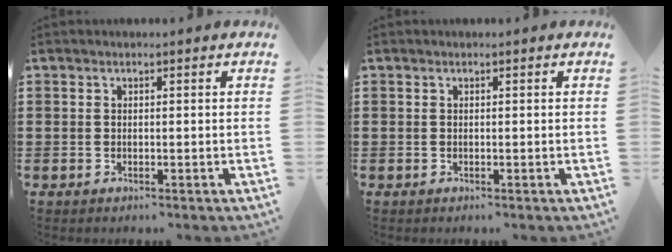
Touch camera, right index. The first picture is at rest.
{"total": 0.0}